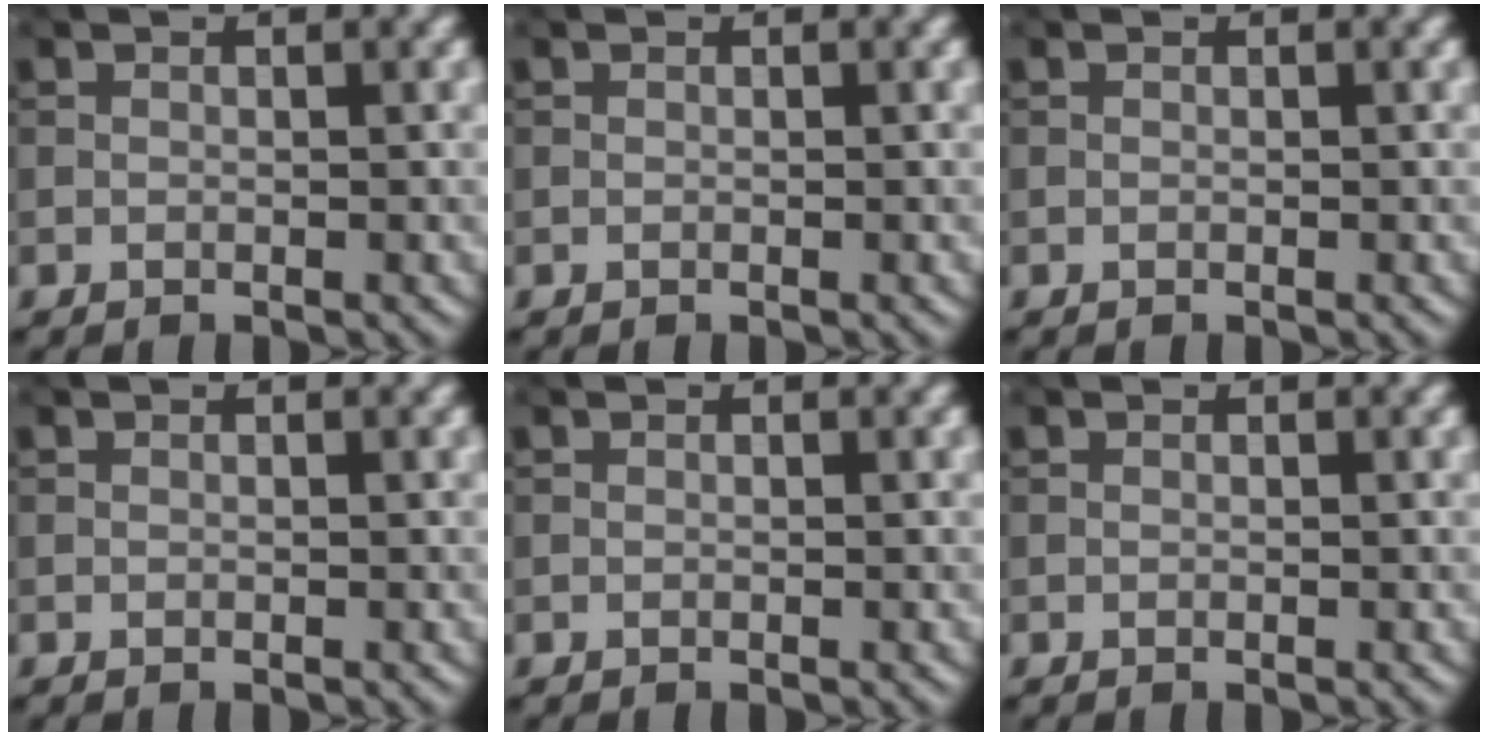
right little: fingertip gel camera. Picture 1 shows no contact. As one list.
[{"total": 0.0}, {"total": 0.0}, {"total": 0.0}, {"total": 0.0}, {"total": 0.0}]